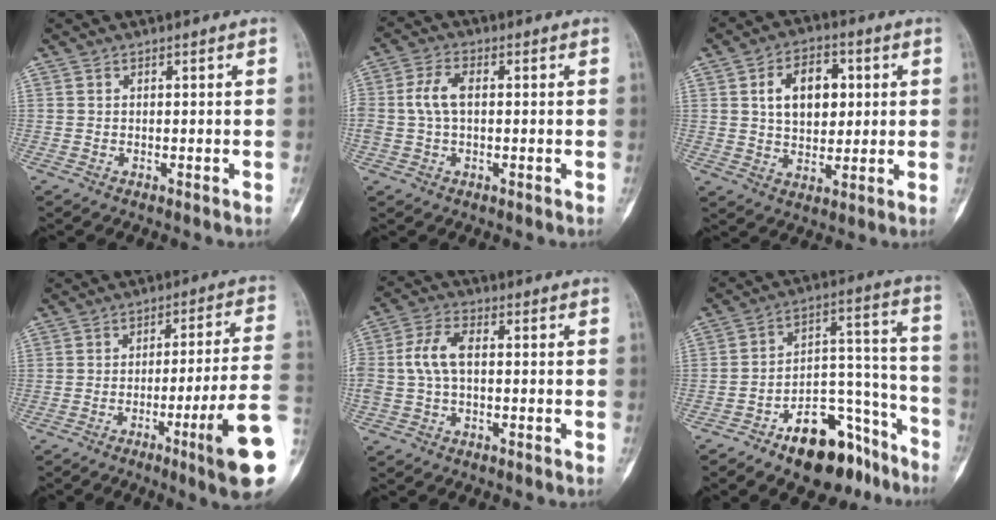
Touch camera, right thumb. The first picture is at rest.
{"total": 5.7, "force": [0.4, 3.2, 4.7], "torque": [-0.107, 0.014, 0.004]}
{"total": 10.9, "force": [2.6, 7.2, 7.8], "torque": [-0.095, -0.001, 0.042]}
{"total": 14.9, "force": [-5.6, 0.0, 13.8], "torque": [-0.192, 0.014, -0.083]}
{"total": 7.2, "force": [0.2, 4.0, 6.0], "torque": [-0.136, 0.021, -0.002]}
{"total": 17.3, "force": [-11.4, 8.6, 9.9], "torque": [-0.104, 0.109, -0.173]}